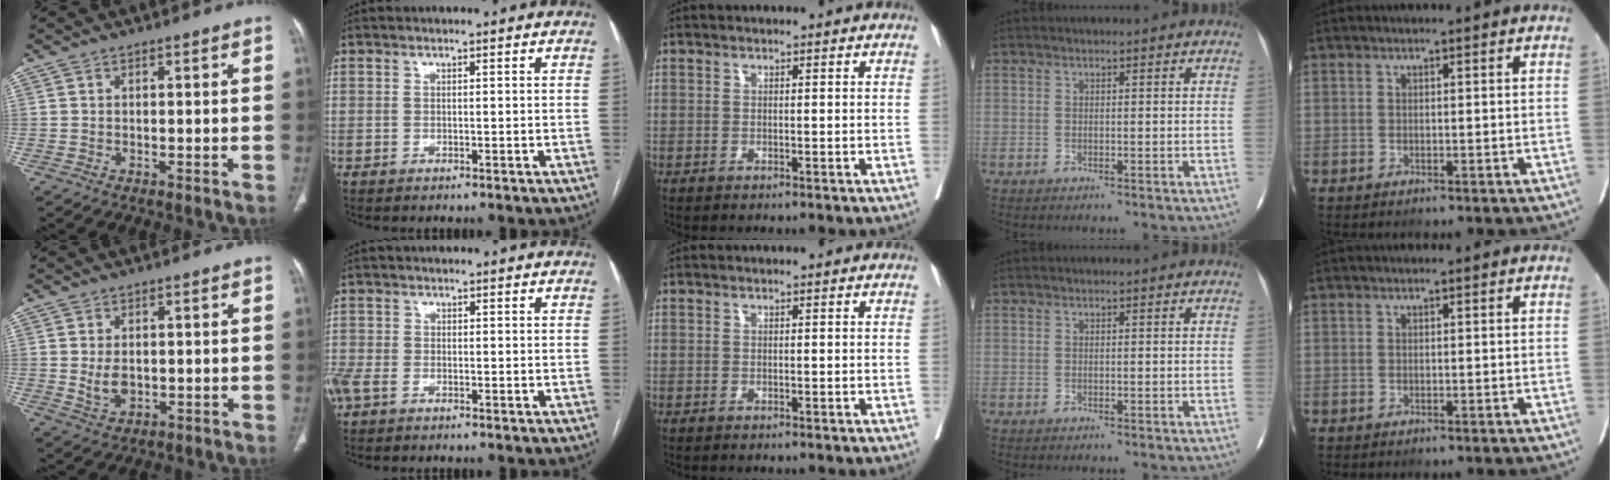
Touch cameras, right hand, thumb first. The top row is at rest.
{"thumb": {"total": 4.2, "force": [0.0, 2.8, 3.1], "torque": [-0.049, -0.008, 0.009]}, "index": {"total": 4.5, "force": [-2.1, 2.9, 2.8], "torque": [-0.080, 0.001, -0.036]}}